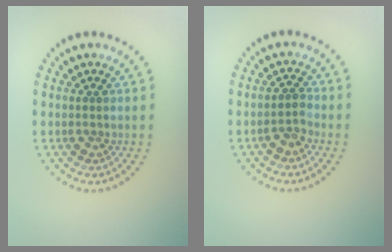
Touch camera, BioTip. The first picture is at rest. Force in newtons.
{"total": 1.5, "press": 1.1, "slide": 1.0}